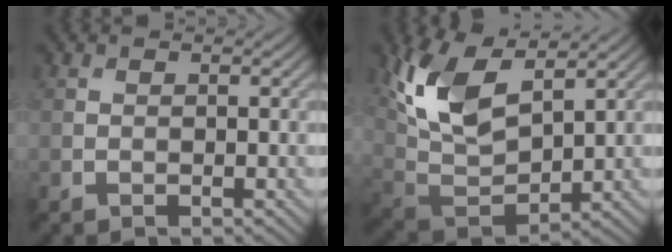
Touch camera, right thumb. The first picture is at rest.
{"total": 12.5, "force": [6.0, 5.7, 9.4], "torque": [-0.225, 0.007, 0.121]}